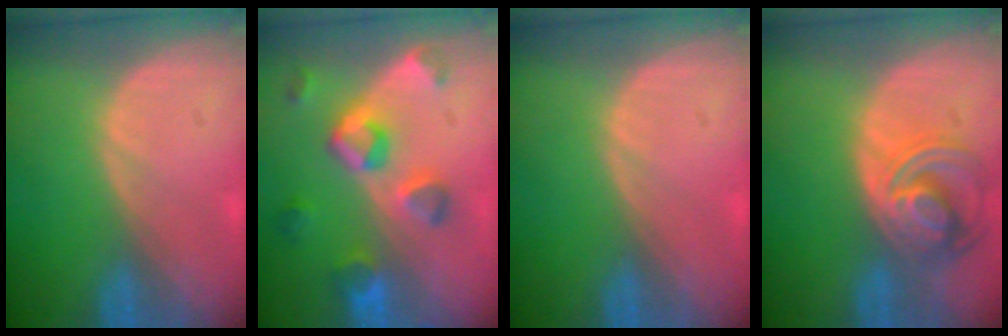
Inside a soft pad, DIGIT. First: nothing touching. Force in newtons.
{"total": 7.3, "press": 7.1, "slide": 1.7}
{"total": 0.0}
{"total": 8.3, "press": 7.1, "slide": 4.2}